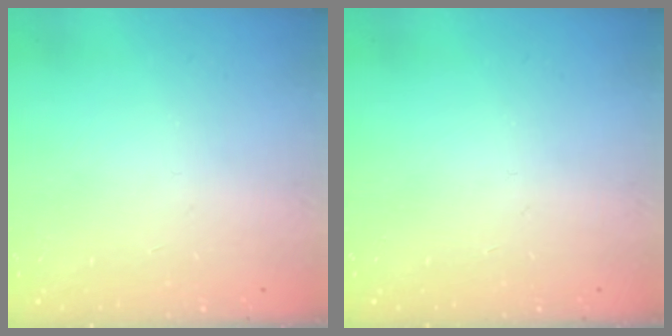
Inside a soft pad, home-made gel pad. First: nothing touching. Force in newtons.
{"total": 0.0}